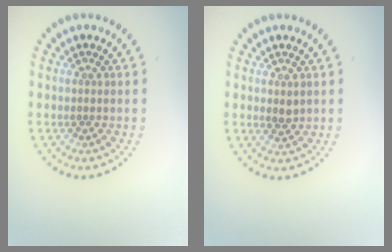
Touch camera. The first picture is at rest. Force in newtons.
{"total": 0.9, "press": 0.9, "slide": 0.2}